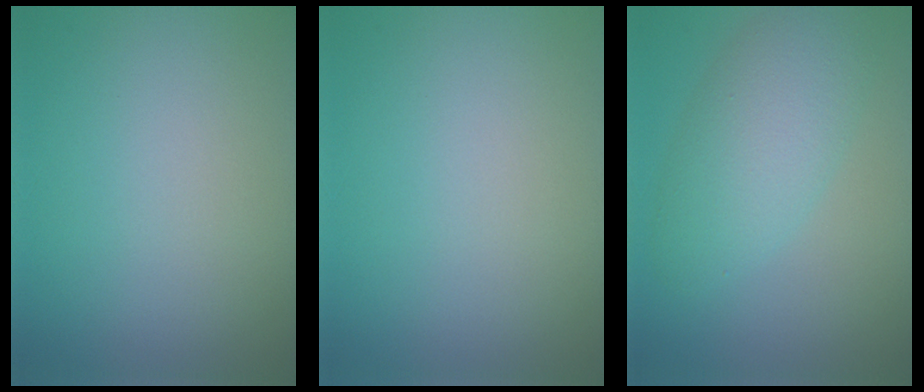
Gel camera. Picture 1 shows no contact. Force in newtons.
{"total": 0.0}
{"total": 5.0, "press": 5.0, "slide": 0.3}